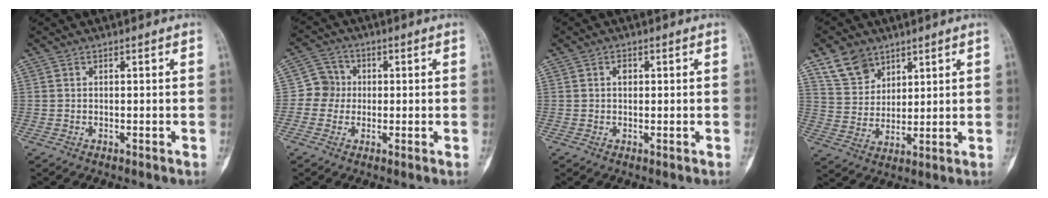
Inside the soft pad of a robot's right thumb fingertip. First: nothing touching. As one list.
[{"total": 5.0, "force": [-0.2, 4.8, 1.1], "torque": [0.012, 0.012, -0.016]}, {"total": 1.4, "force": [0.3, 1.0, 0.9], "torque": [-0.007, 0.003, 0.002]}, {"total": 8.2, "force": [5.5, 5.6, 2.5], "torque": [-0.025, -0.027, 0.115]}]